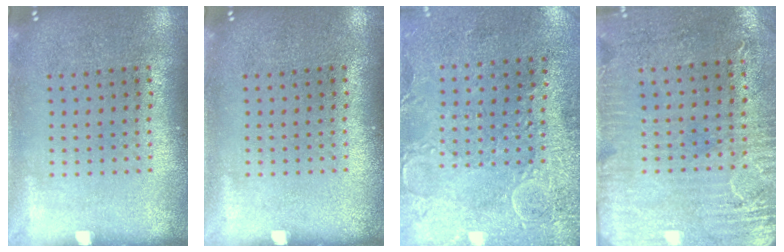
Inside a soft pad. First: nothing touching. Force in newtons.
{"total": 0.0}
{"total": 2.9, "press": 2.4, "slide": 1.6}
{"total": 3.0, "press": 2.5, "slide": 1.7}